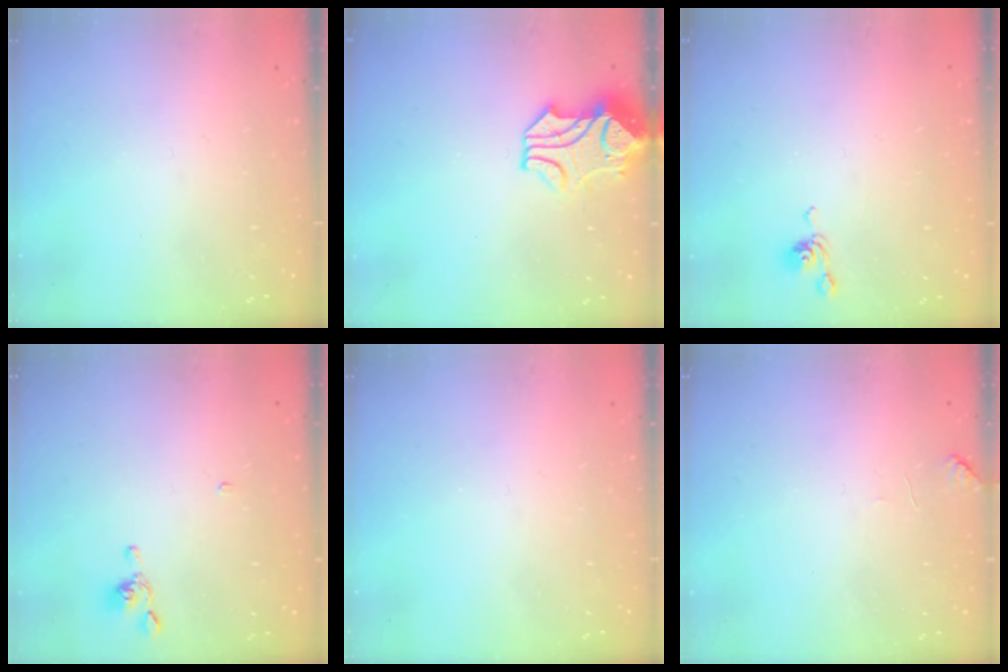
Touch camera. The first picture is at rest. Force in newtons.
{"total": 2.2, "press": 1.9, "slide": 1.1}
{"total": 4.9, "press": 4.9, "slide": 0.2}
{"total": 2.0, "press": 2.0, "slide": 0.3}
{"total": 0.0}
{"total": 2.2, "press": 2.2, "slide": 0.5}